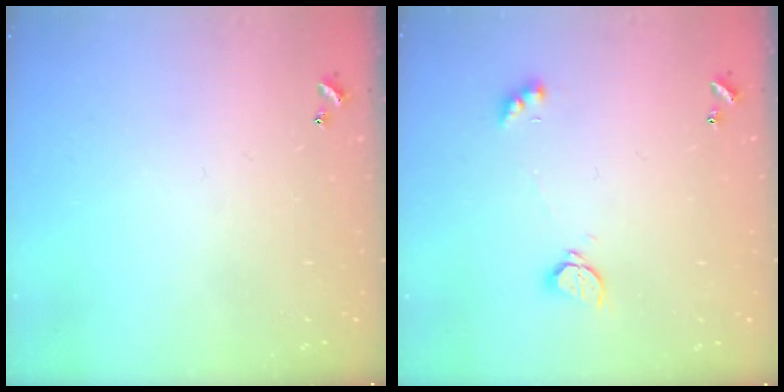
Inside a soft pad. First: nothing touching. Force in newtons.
{"total": 2.2, "press": 2.2, "slide": 0.2}